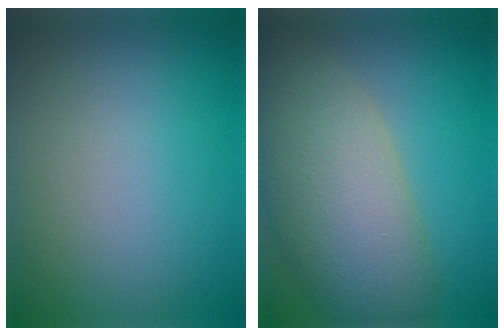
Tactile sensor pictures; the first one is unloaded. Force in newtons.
{"total": 9.1, "press": 9.1, "slide": 0.5}